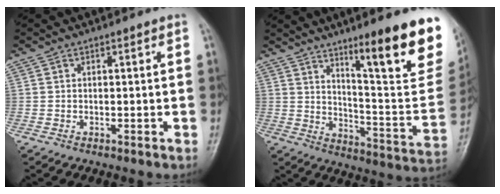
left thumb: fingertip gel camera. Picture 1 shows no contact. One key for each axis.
{"total": 22.5, "fx": 13.0, "fy": 4.1, "fz": 17.9, "tx": -0.208, "ty": -0.073, "tz": 0.195}